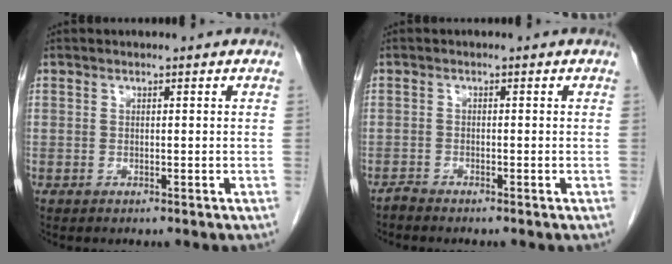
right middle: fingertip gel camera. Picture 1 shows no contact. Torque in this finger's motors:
{"motor_torque": [-0.17, 0.30, -0.03, -0.01]}